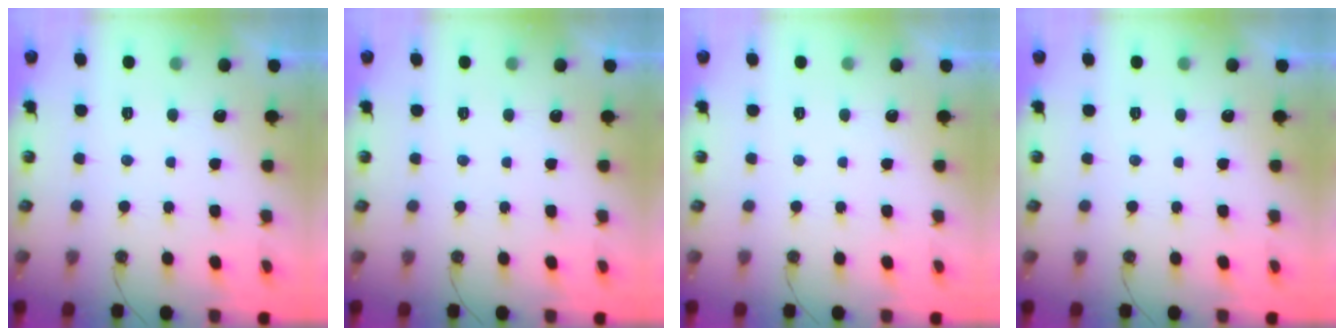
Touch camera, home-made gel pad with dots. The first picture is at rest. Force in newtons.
{"total": 0.0}
{"total": 0.0}
{"total": 0.0}